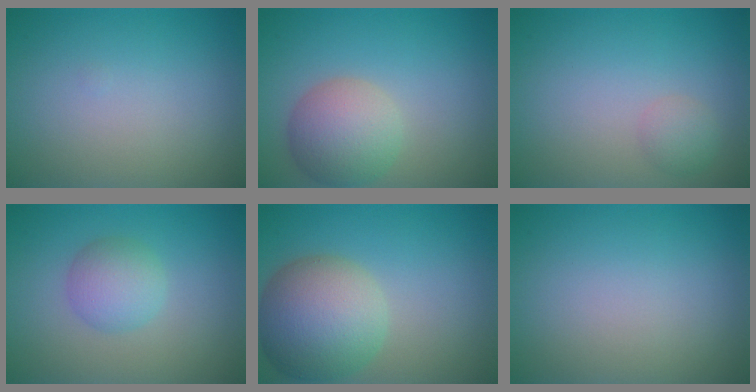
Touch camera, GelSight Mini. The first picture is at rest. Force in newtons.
{"total": 4.9, "press": 4.9, "slide": 0.4}
{"total": 1.5, "press": 1.5, "slide": 0.1}
{"total": 3.0, "press": 3.0, "slide": 0.1}
{"total": 8.3, "press": 8.3, "slide": 0.3}
{"total": 0.0}